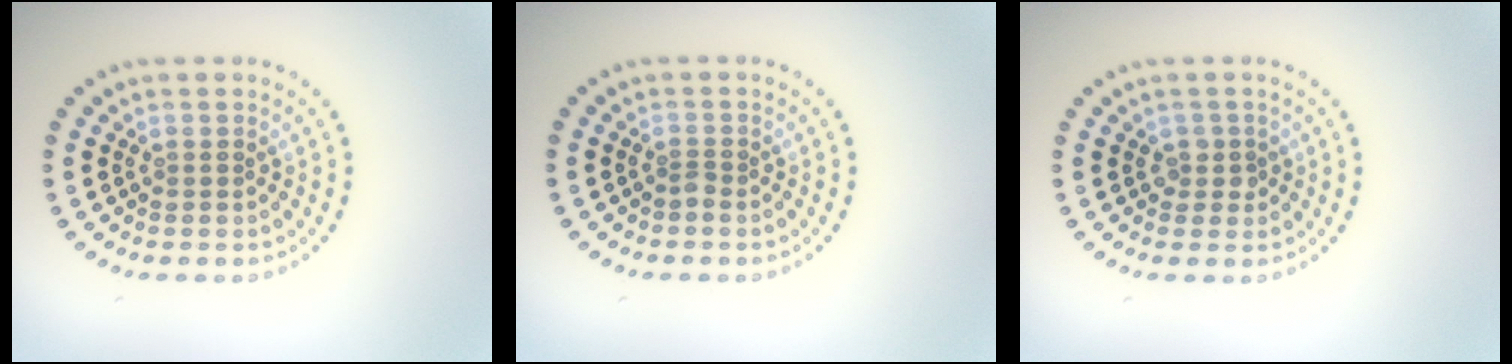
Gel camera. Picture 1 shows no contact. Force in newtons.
{"total": 0.8, "press": 0.5, "slide": 0.6}
{"total": 1.2, "press": 1.0, "slide": 0.6}